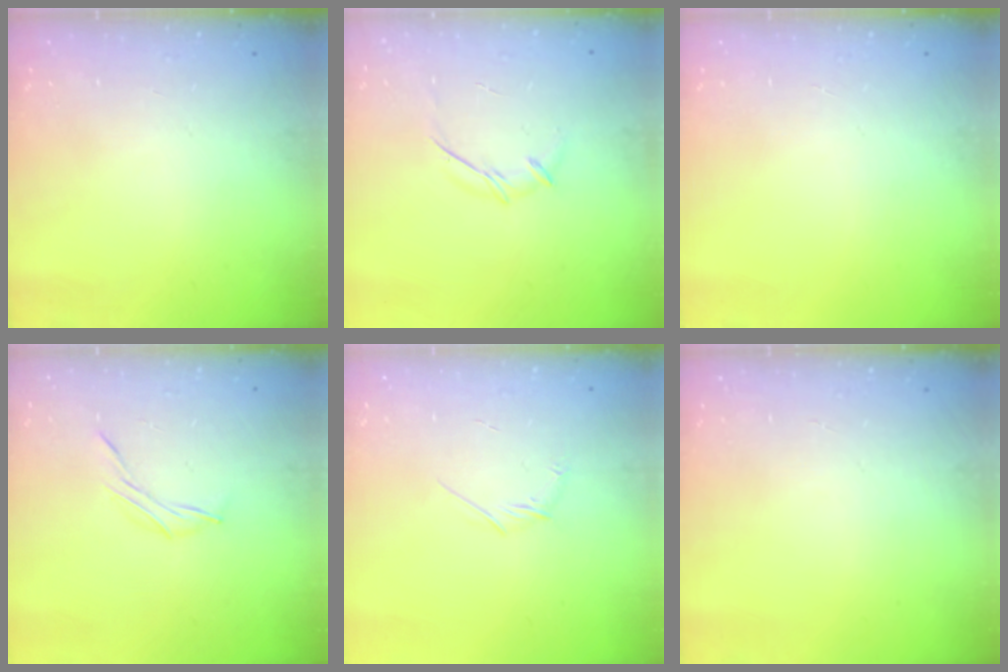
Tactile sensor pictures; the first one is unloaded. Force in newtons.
{"total": 4.5, "press": 4.3, "slide": 1.0}
{"total": 0.0}
{"total": 5.2, "press": 5.0, "slide": 1.3}
{"total": 3.5, "press": 3.4, "slide": 1.0}
{"total": 0.0}